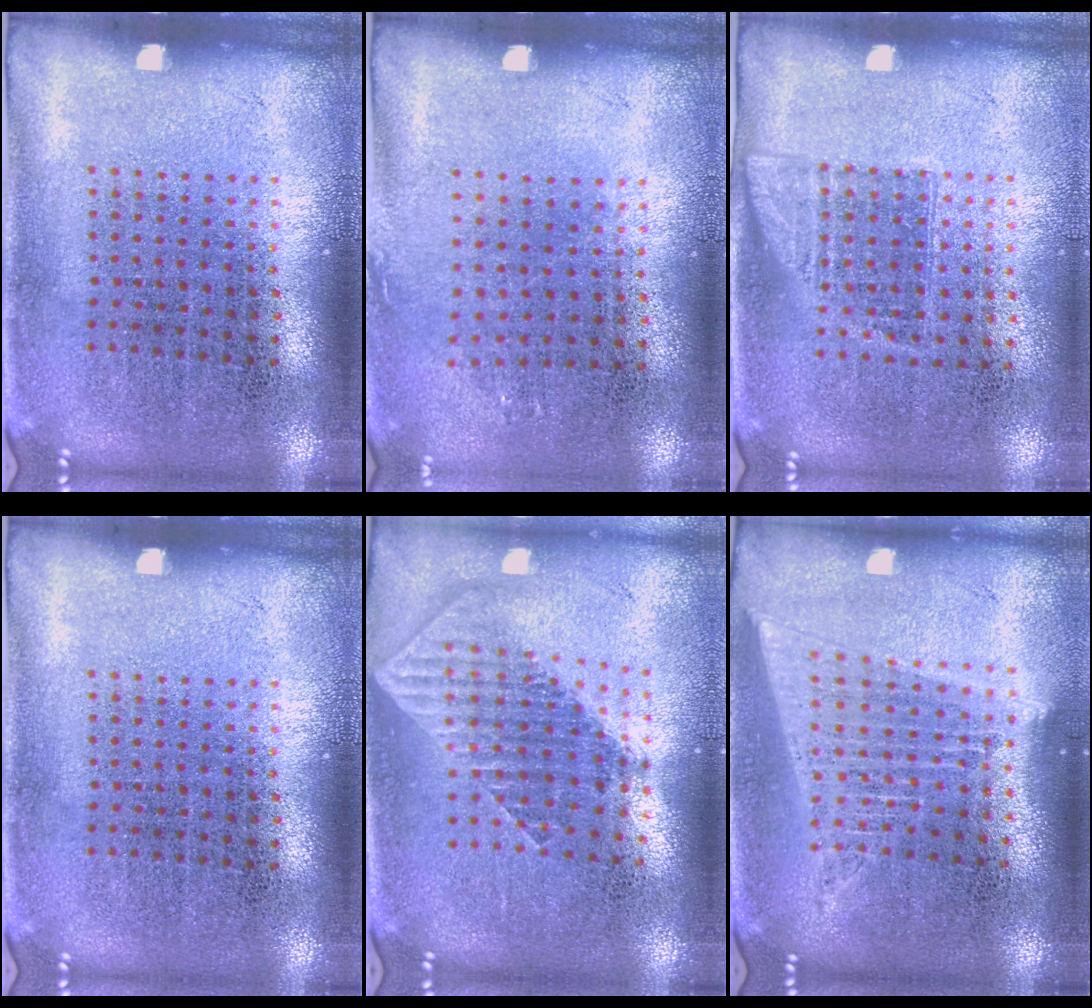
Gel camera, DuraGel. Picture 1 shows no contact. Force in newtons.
{"total": 0.8, "press": 0.6, "slide": 0.5}
{"total": 0.9, "press": 0.8, "slide": 0.5}
{"total": 0.0}
{"total": 1.9, "press": 1.5, "slide": 1.1}
{"total": 1.8, "press": 1.6, "slide": 0.8}